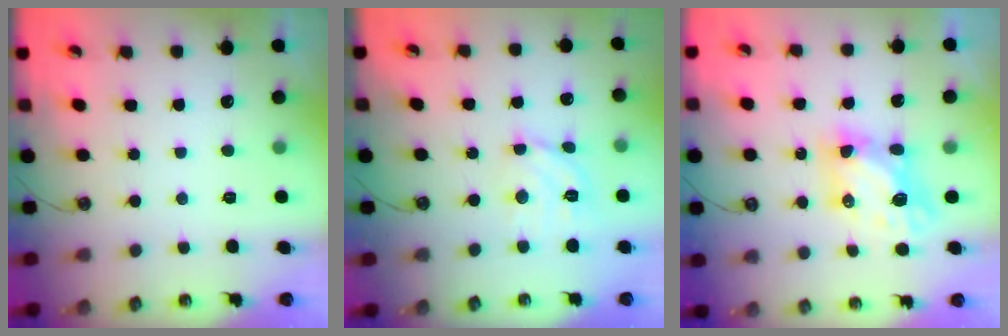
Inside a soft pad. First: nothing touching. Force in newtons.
{"total": 10.9, "press": 10.8, "slide": 1.4}
{"total": 7.5, "press": 7.5, "slide": 0.7}